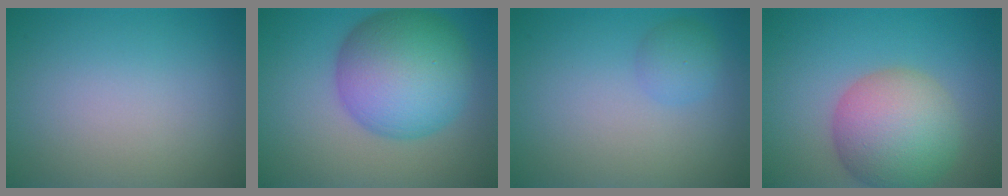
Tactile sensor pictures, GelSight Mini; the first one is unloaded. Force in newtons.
{"total": 10.3, "press": 10.3, "slide": 0.2}
{"total": 1.7, "press": 1.7, "slide": 0.0}
{"total": 8.1, "press": 8.1, "slide": 0.3}